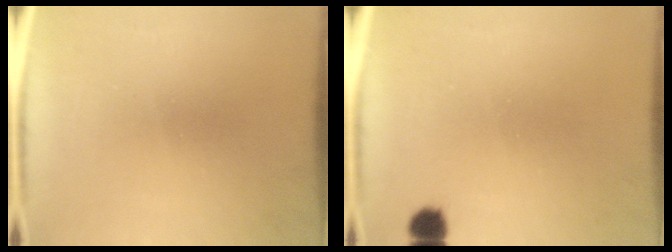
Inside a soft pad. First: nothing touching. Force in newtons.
{"total": 2.8}